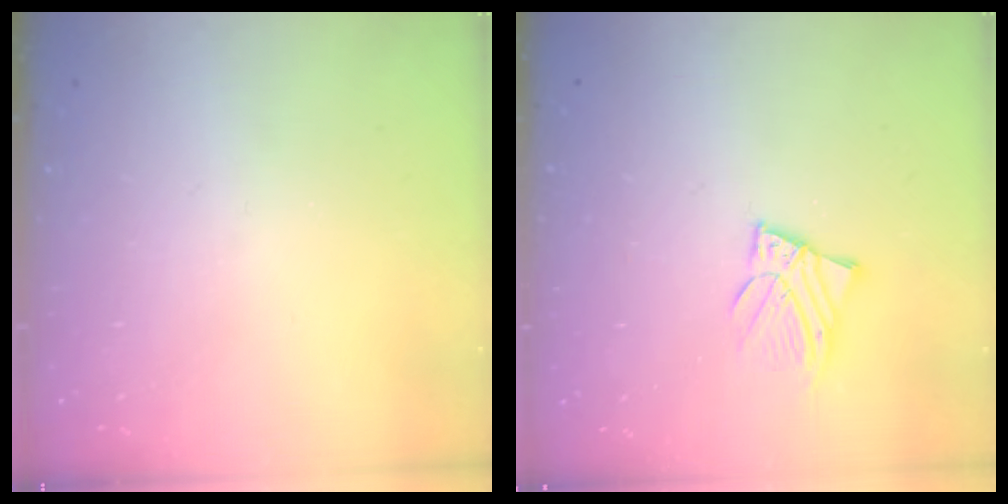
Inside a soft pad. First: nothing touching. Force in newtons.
{"total": 5.2, "press": 5.2, "slide": 0.6}